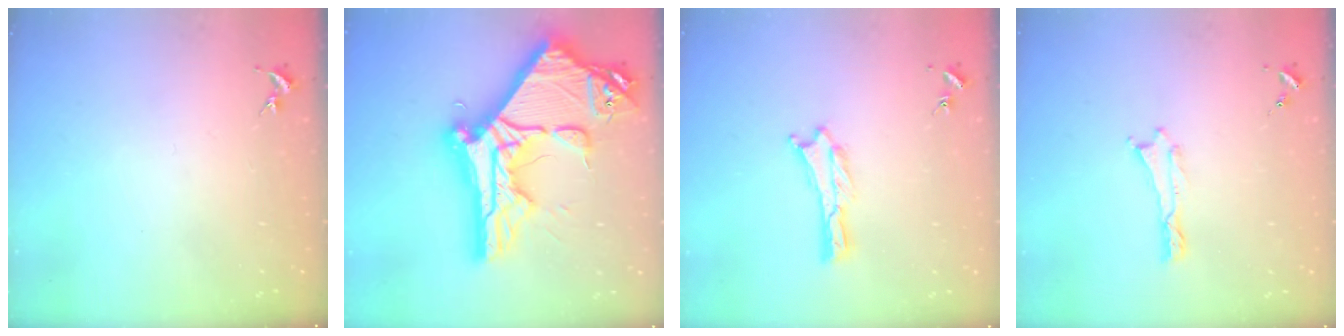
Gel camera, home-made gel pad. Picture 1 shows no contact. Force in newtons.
{"total": 21.7, "press": 21.6, "slide": 2.2}
{"total": 0.0}
{"total": 0.0}